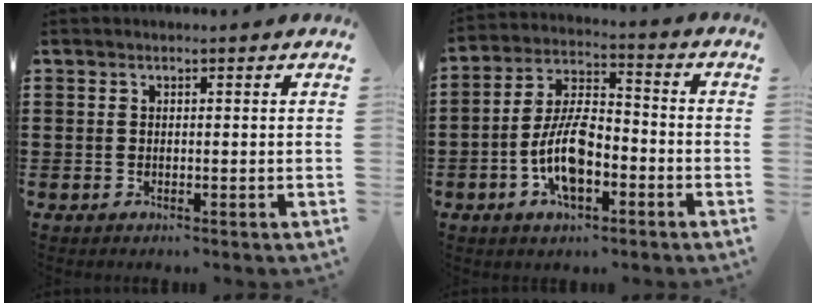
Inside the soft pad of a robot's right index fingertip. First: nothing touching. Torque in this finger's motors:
{"motor_torque": [0.81, 1.33, 1.05, 0.21]}